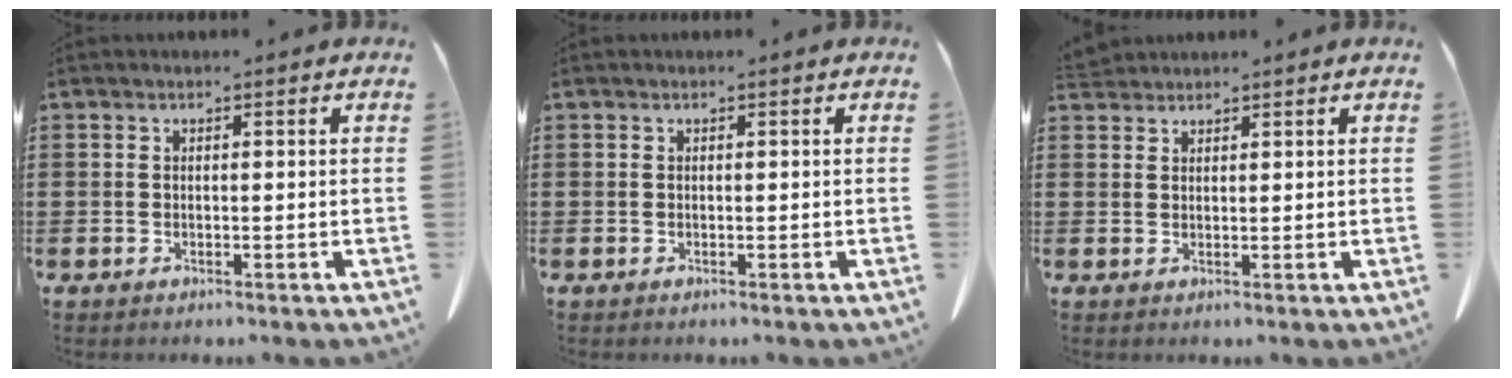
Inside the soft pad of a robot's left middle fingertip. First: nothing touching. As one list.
[{"total": 0.0}, {"total": 1.8, "force": [1.7, 0.2, 0.1], "torque": [-0.010, 0.000, 0.036]}]